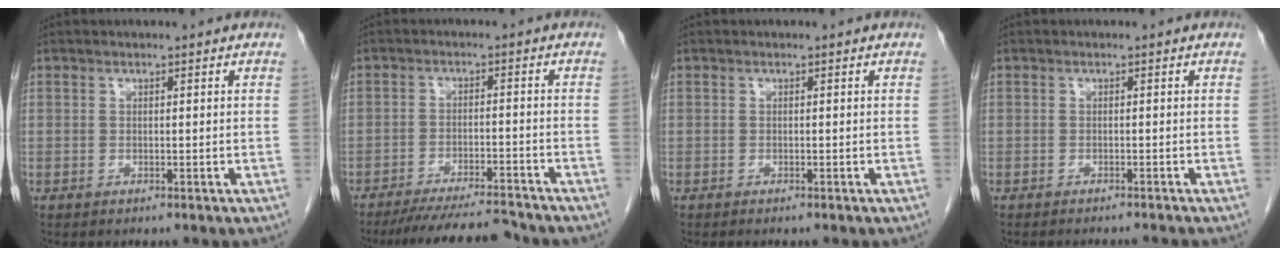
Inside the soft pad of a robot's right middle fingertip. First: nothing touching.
{"total": 11.5, "force": [-10.8, 0.7, 4.1], "torque": [-0.061, -0.008, -0.161]}
{"total": 1.5, "force": [-1.3, 0.2, 0.7], "torque": [-0.011, -0.003, -0.016]}
{"total": 3.9, "force": [-3.7, -0.6, 1.0], "torque": [-0.005, -0.005, -0.046]}